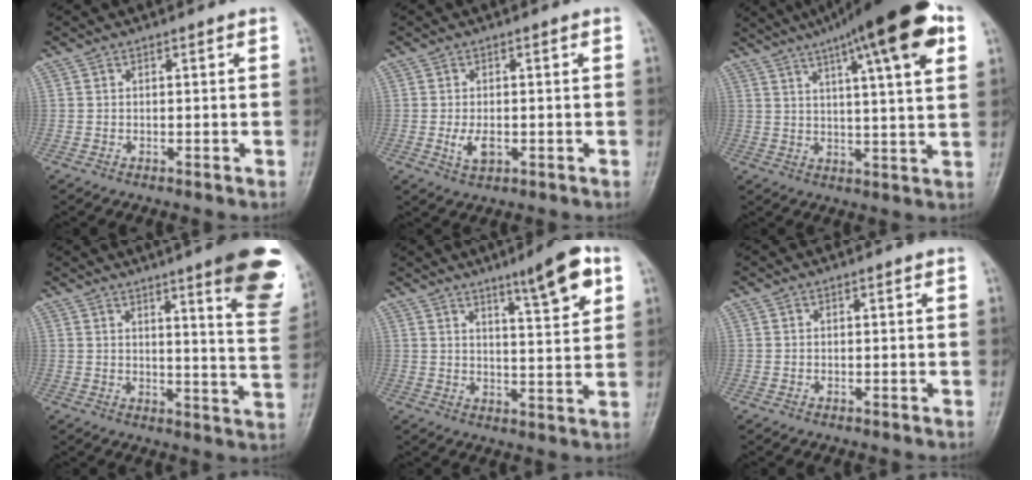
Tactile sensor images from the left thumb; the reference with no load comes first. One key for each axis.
{"total": 3.5, "fx": -0.7, "fy": 1.8, "fz": 2.9, "tx": -0.054, "ty": -0.001, "tz": -0.008}
{"total": 20.0, "fx": 10.3, "fy": 3.8, "fz": 16.7, "tx": -0.244, "ty": -0.002, "tz": 0.149}
{"total": 16.7, "fx": 9.8, "fy": 2.3, "fz": 13.4, "tx": -0.136, "ty": -0.053, "tz": 0.114}
{"total": 10.2, "fx": 5.7, "fy": 1.7, "fz": 8.3, "tx": -0.114, "ty": -0.029, "tz": 0.085}
{"total": 0.0}